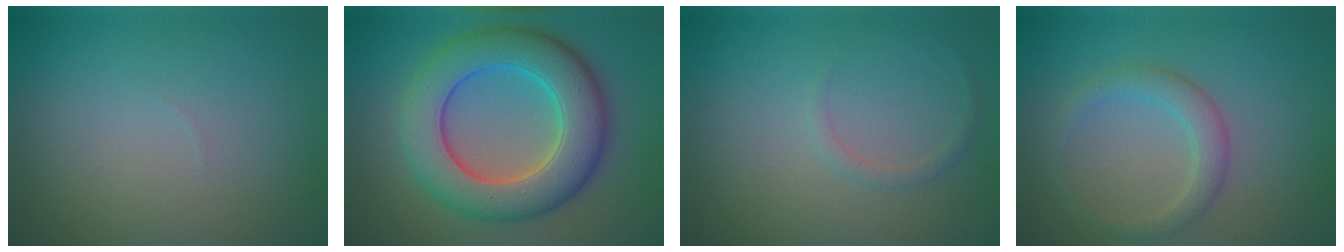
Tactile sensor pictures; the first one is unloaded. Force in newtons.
{"total": 9.4, "press": 9.4, "slide": 0.5}
{"total": 0.8, "press": 0.8, "slide": 0.1}
{"total": 2.7, "press": 2.6, "slide": 0.2}